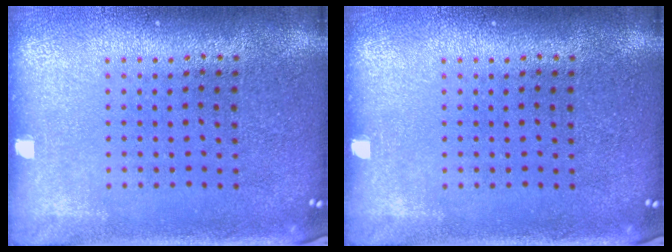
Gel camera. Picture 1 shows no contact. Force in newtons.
{"total": 0.0}